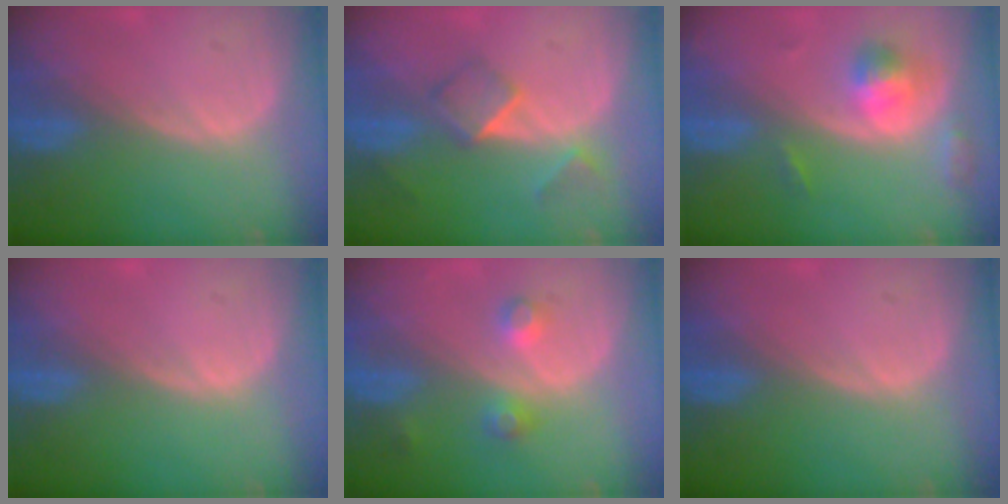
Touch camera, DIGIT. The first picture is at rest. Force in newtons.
{"total": 5.2, "press": 4.5, "slide": 2.7}
{"total": 5.3, "press": 4.8, "slide": 2.2}
{"total": 0.0}
{"total": 3.6, "press": 3.5, "slide": 1.0}
{"total": 0.0}